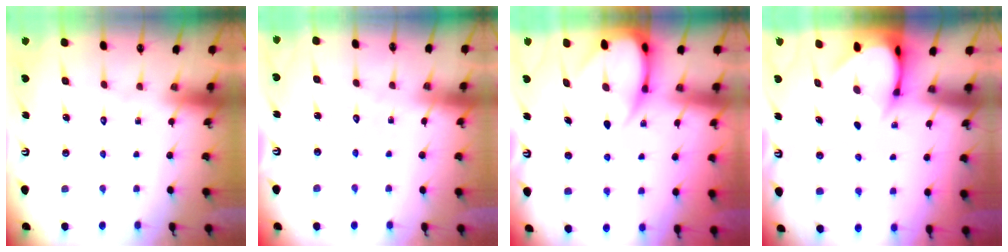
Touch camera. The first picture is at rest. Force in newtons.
{"total": 2.6, "press": 2.6, "slide": 0.3}
{"total": 6.8, "press": 6.7, "slide": 0.8}
{"total": 3.3, "press": 3.3, "slide": 0.2}